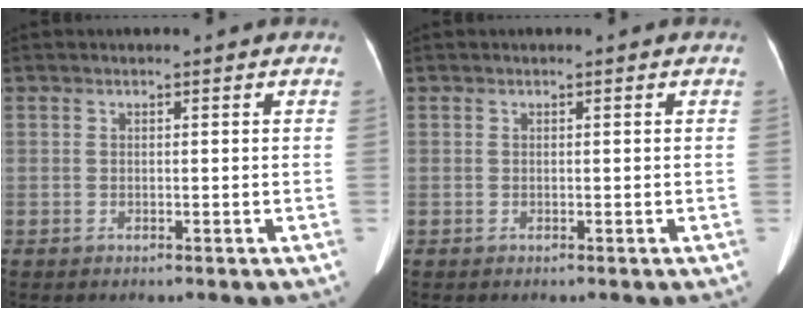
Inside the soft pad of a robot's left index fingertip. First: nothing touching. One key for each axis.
{"total": 0.0}